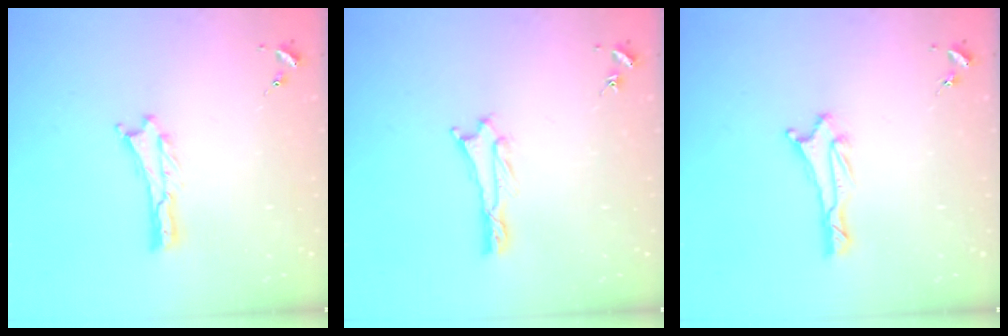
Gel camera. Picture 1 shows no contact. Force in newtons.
{"total": 1.0, "press": 1.0, "slide": 0.2}
{"total": 1.3, "press": 1.3, "slide": 0.1}